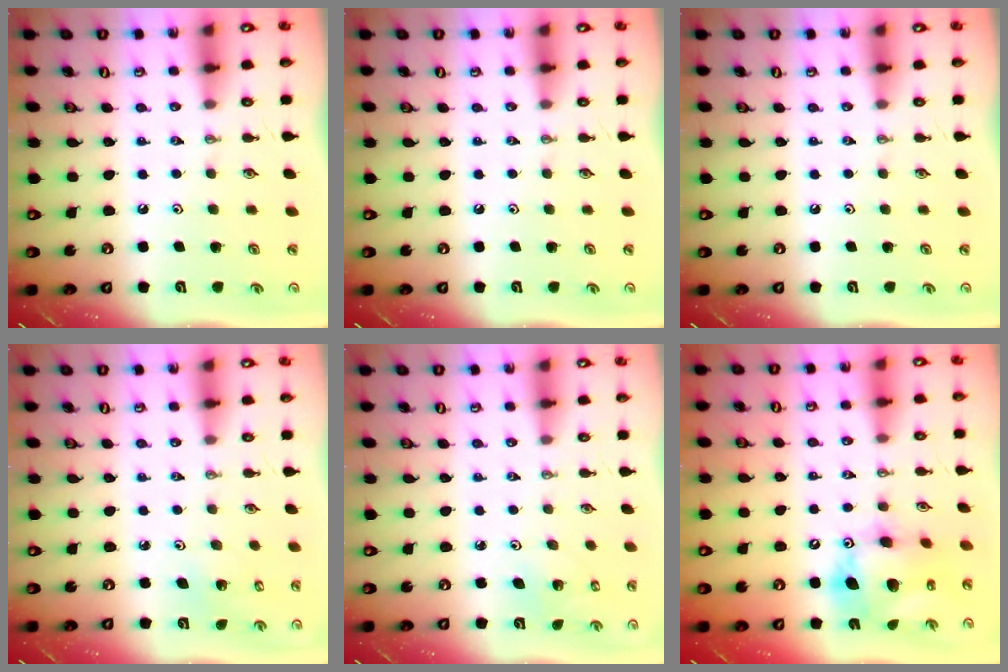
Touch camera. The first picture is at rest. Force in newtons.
{"total": 0.0}
{"total": 0.0}
{"total": 2.2, "press": 2.2, "slide": 0.2}
{"total": 1.8, "press": 1.8, "slide": 0.1}
{"total": 14.7, "press": 14.6, "slide": 1.3}